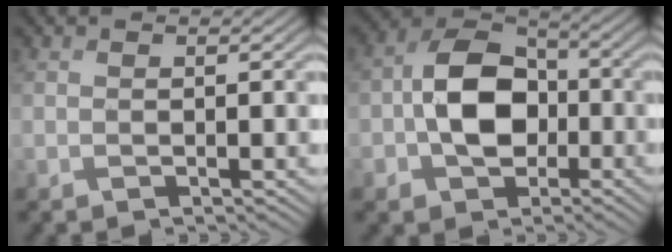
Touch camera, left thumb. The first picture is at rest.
{"total": 9.5, "force": [-1.4, 7.0, 6.3], "torque": [-0.118, 0.008, -0.042]}